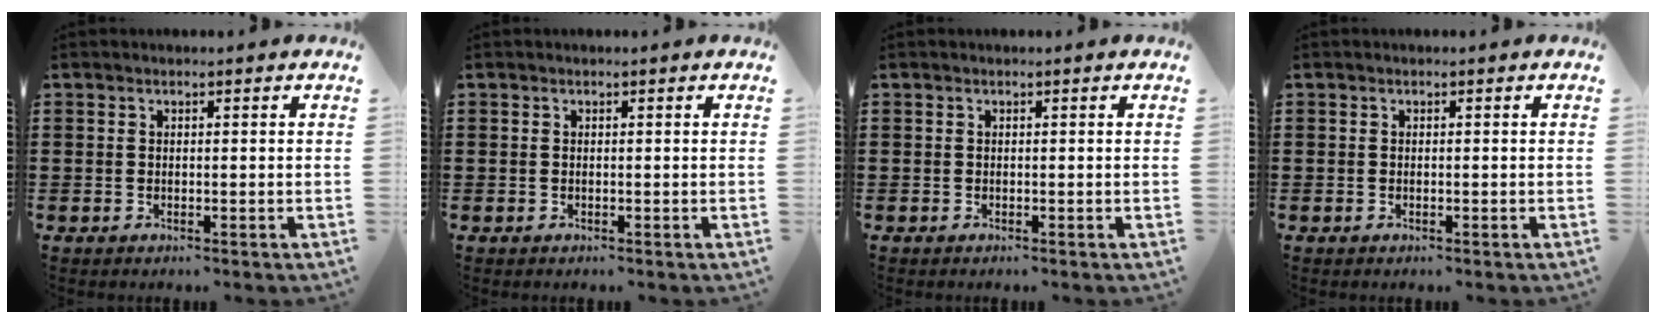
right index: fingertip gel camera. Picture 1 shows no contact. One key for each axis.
{"total": 0.0}
{"total": 0.0}
{"total": 0.0}